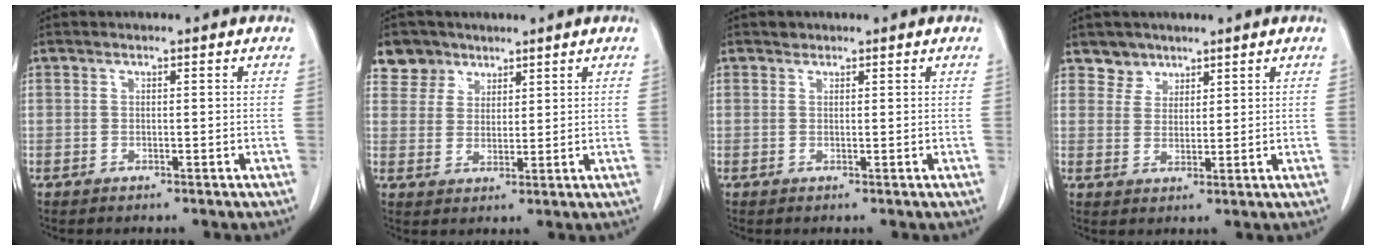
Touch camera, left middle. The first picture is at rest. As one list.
[{"total": 5.1, "force": [3.5, 3.6, 0.0], "torque": [0.001, 0.007, 0.064]}, {"total": 0.6, "force": [0.5, 0.4, 0.0], "torque": [-0.001, -0.002, 0.005]}, {"total": 3.1, "force": [2.4, 1.9, -0.4], "torque": [0.013, 0.001, 0.039]}]